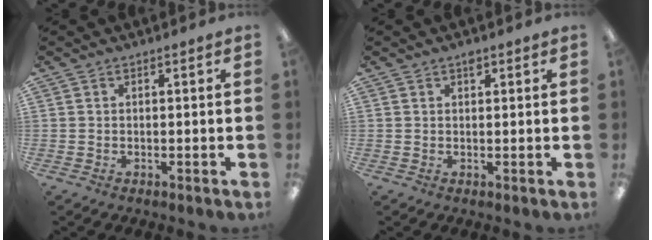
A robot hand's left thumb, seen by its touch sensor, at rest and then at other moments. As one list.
[{"total": 1.6, "force": [1.1, 0.8, 0.9], "torque": [-0.002, -0.005, 0.016]}]